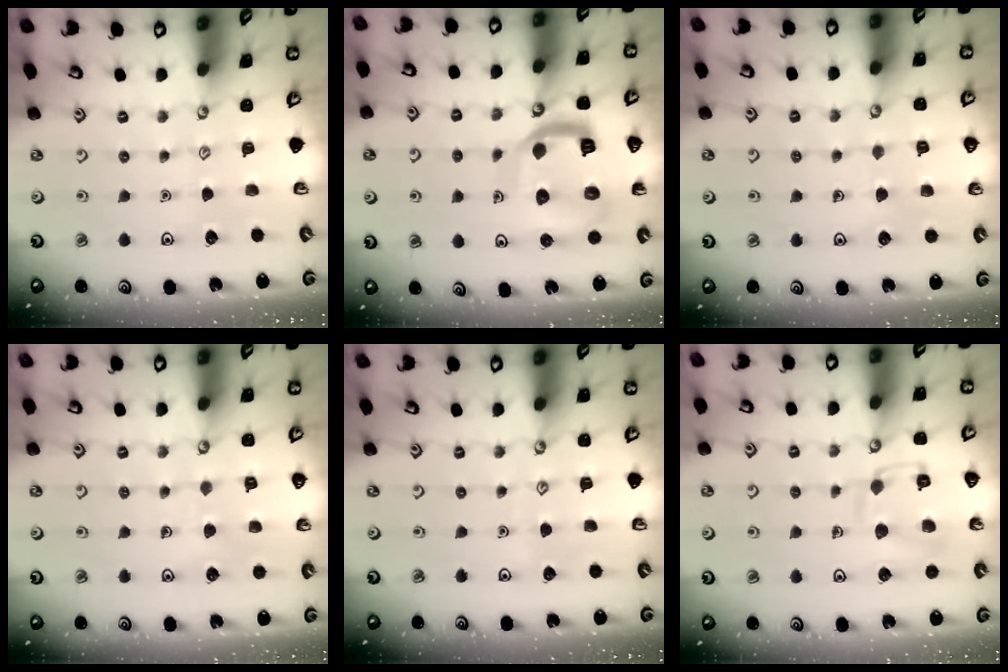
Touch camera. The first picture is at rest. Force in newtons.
{"total": 14.1, "press": 14.0, "slide": 1.6}
{"total": 4.5, "press": 4.5, "slide": 0.2}
{"total": 5.1, "press": 5.1, "slide": 0.4}
{"total": 2.6, "press": 2.5, "slide": 0.3}
{"total": 11.6, "press": 11.6, "slide": 0.5}